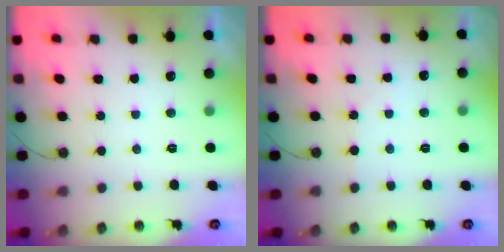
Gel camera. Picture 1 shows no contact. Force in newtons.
{"total": 2.7, "press": 2.7, "slide": 0.4}